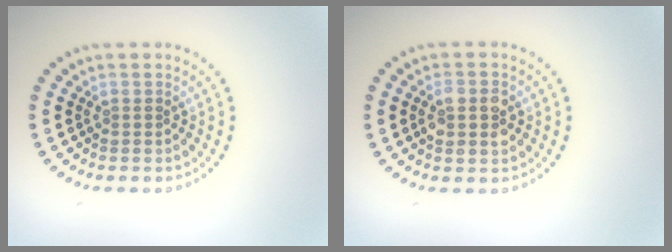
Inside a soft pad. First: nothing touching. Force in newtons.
{"total": 2.8, "press": 2.8, "slide": 0.3}